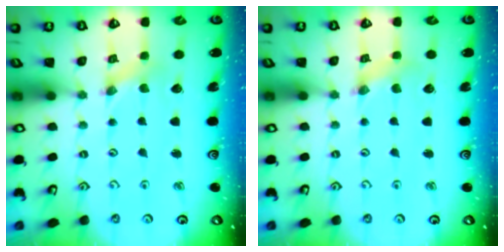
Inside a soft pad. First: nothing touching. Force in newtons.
{"total": 2.4, "press": 2.4, "slide": 0.3}